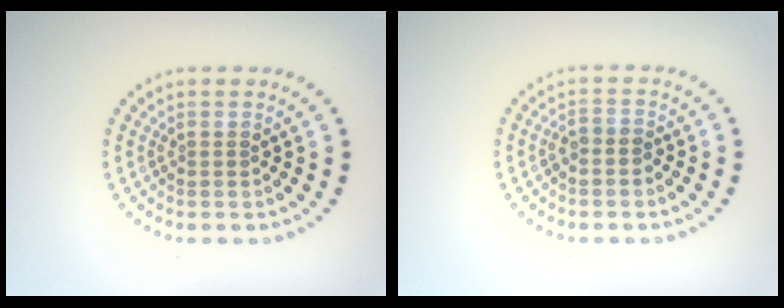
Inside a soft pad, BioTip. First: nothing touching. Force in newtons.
{"total": 1.1, "press": 0.9, "slide": 0.7}